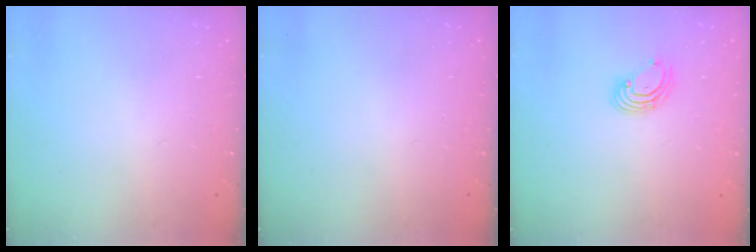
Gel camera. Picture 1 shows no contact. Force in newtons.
{"total": 0.0}
{"total": 3.3, "press": 3.3, "slide": 0.4}